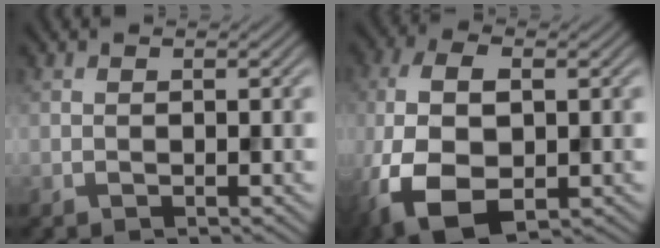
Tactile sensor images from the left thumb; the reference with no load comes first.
{"total": 10.4, "force": [-3.0, 5.8, 8.1], "torque": [-0.211, -0.018, -0.057]}